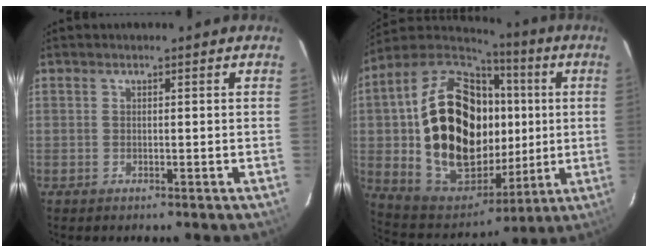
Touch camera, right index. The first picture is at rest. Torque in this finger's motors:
{"motor_torque": [1.65, -0.49, 1.06, 0.21]}